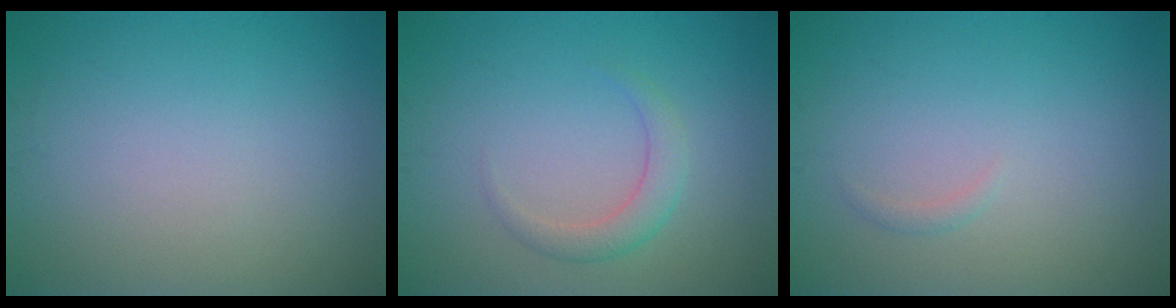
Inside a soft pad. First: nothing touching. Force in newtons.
{"total": 2.1, "press": 2.1, "slide": 0.1}
{"total": 0.5, "press": 0.5, "slide": 0.0}